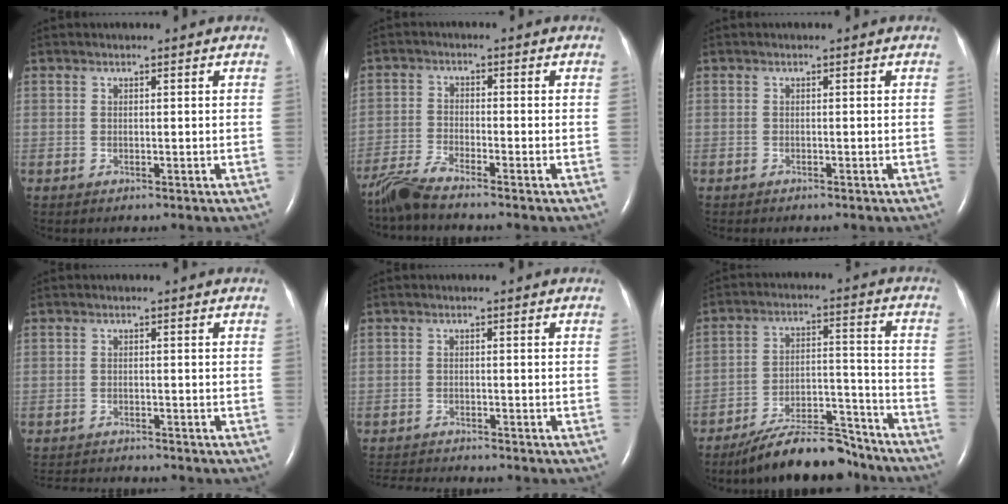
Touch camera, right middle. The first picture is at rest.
{"total": 5.6, "force": [-5.1, -0.5, 2.2], "torque": [-0.055, -0.024, -0.103]}
{"total": 1.2, "force": [-1.0, 0.2, 0.6], "torque": [-0.014, -0.004, -0.009]}
{"total": 6.1, "force": [-5.9, 0.4, 1.5], "torque": [-0.023, -0.012, -0.089]}
{"total": 6.4, "force": [-6.1, 0.1, 1.6], "torque": [-0.027, -0.016, -0.097]}
{"total": 12.5, "force": [-11.1, 2.7, 5.1], "torque": [-0.080, 0.021, -0.185]}